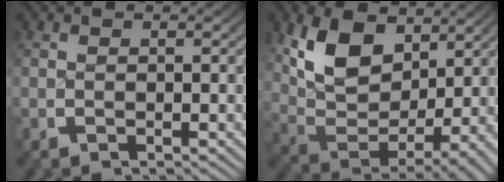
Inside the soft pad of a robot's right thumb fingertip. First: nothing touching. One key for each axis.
{"total": 10.4, "fx": 1.2, "fy": 6.7, "fz": 7.9, "tx": -0.169, "ty": -0.042, "tz": 0.041}